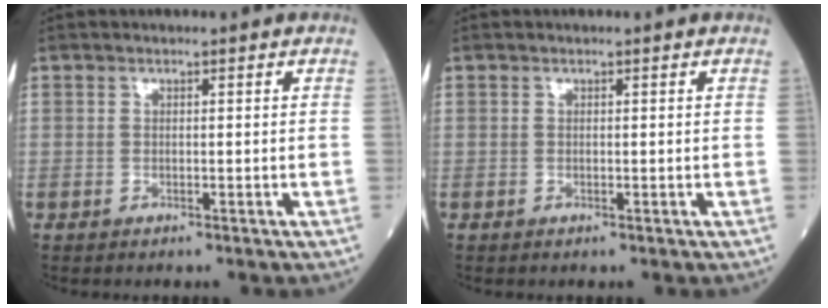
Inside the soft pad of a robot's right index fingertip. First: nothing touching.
{"total": 0.0}